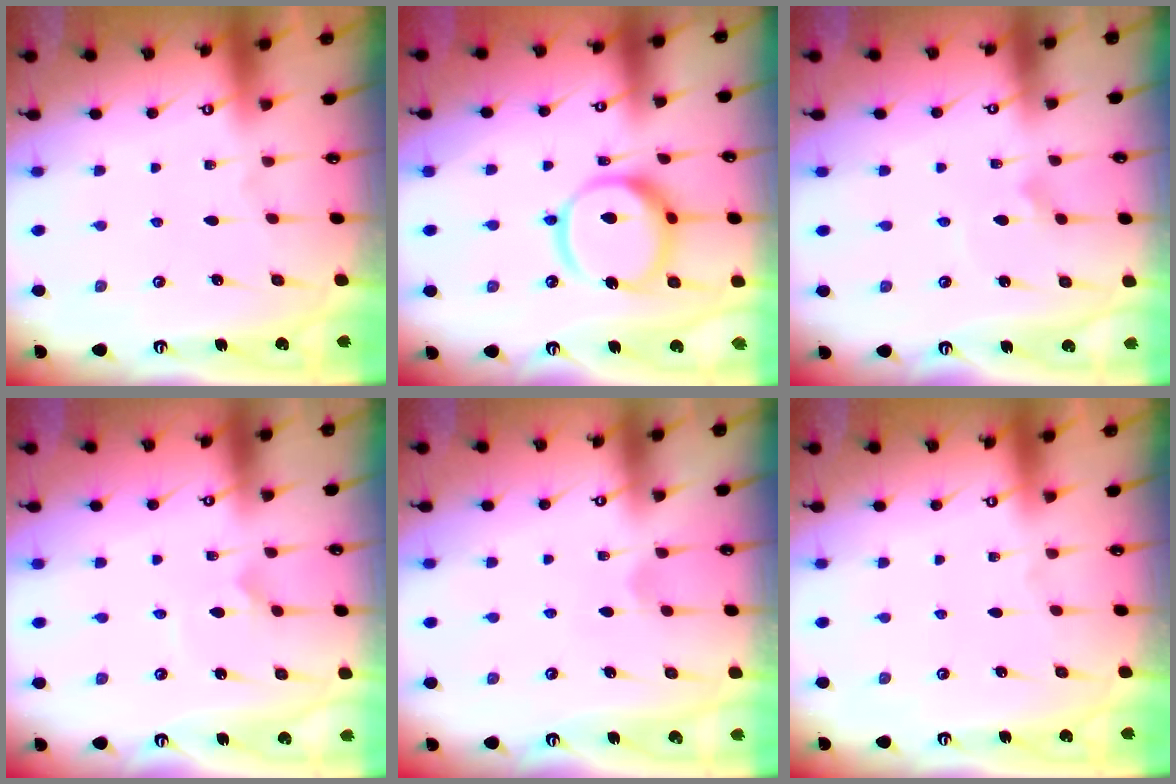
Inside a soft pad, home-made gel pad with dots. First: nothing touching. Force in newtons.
{"total": 15.4, "press": 15.3, "slide": 1.9}
{"total": 2.5, "press": 2.5, "slide": 0.1}
{"total": 4.1, "press": 4.1, "slide": 0.5}
{"total": 5.0, "press": 4.9, "slide": 0.6}
{"total": 0.0}